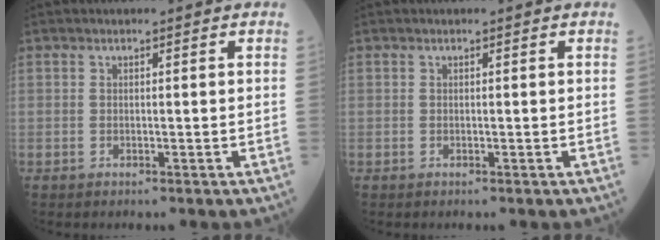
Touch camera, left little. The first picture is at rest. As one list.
[{"total": 0.0}]